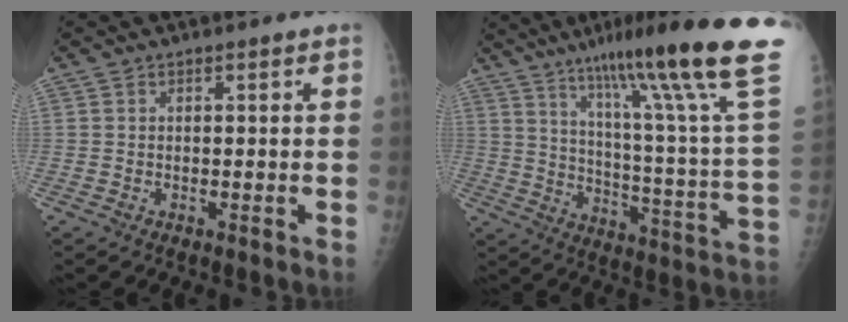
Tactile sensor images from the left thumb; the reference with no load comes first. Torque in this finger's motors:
{"motor_torque": [1.20, -0.55, 1.41, -1.35, 0.18]}